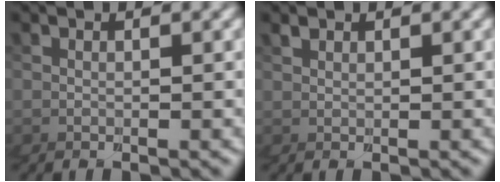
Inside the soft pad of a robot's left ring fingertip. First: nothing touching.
{"total": 1.3, "force": [1.1, 0.0, -0.7], "torque": [0.009, 0.002, 0.015]}